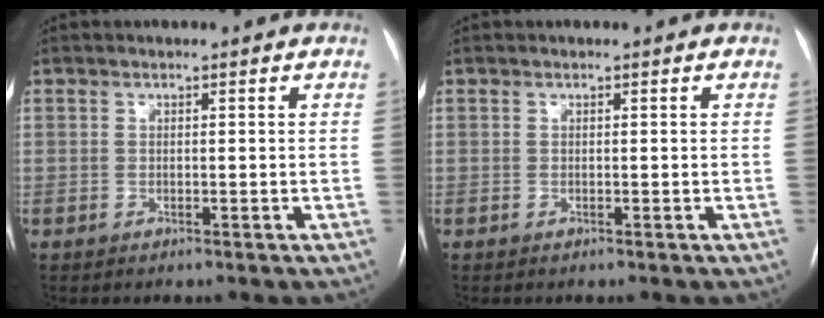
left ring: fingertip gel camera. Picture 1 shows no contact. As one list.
[{"total": 0.0}]